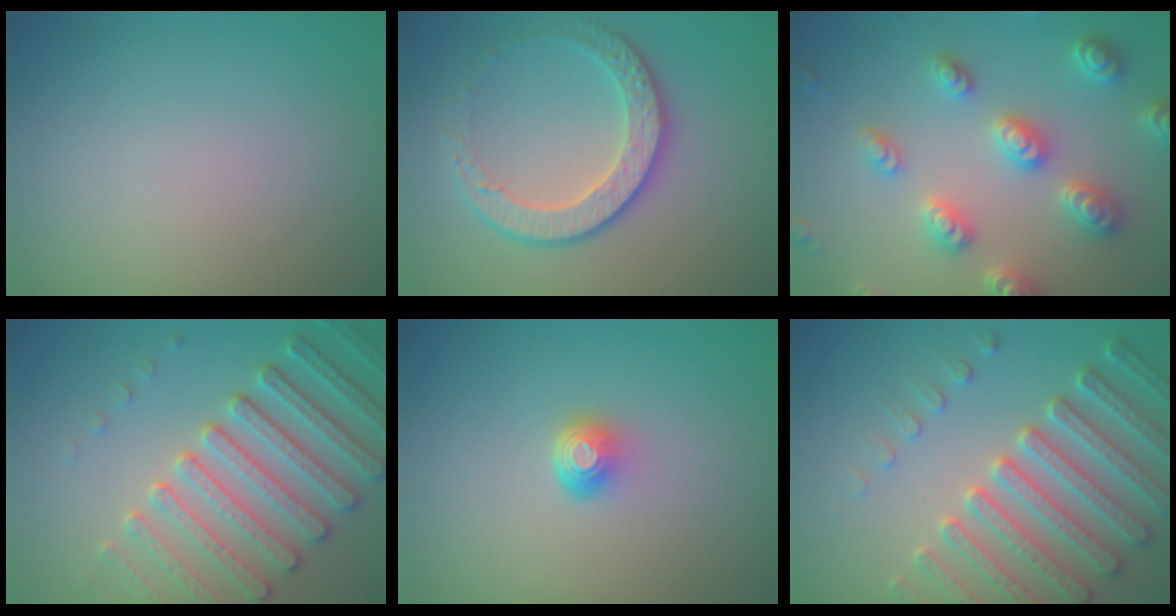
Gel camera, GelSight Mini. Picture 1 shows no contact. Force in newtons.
{"total": 3.7, "press": 3.3, "slide": 1.7}
{"total": 5.2, "press": 5.0, "slide": 1.2}
{"total": 5.6, "press": 5.1, "slide": 2.2}
{"total": 1.8, "press": 1.3, "slide": 1.3}
{"total": 5.2, "press": 5.0, "slide": 1.4}